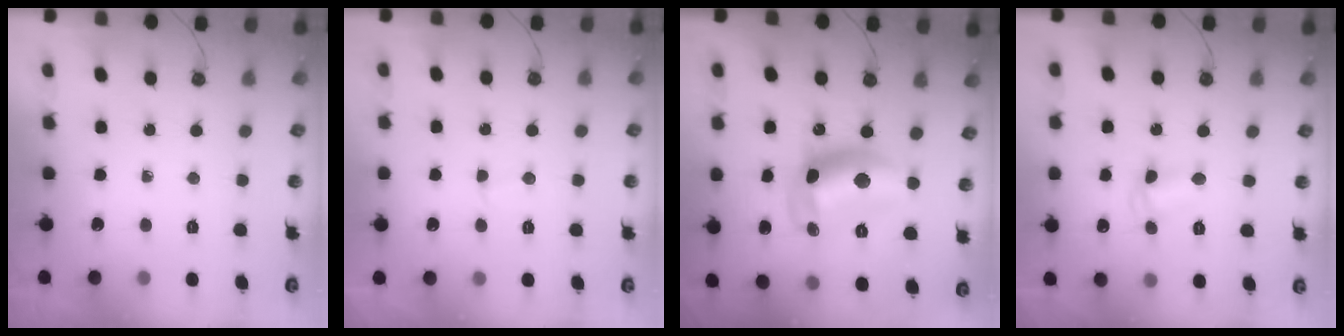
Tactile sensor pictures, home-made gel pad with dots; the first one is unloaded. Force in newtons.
{"total": 2.3, "press": 2.3, "slide": 0.3}
{"total": 17.3, "press": 16.6, "slide": 4.7}
{"total": 5.0, "press": 5.0, "slide": 0.5}